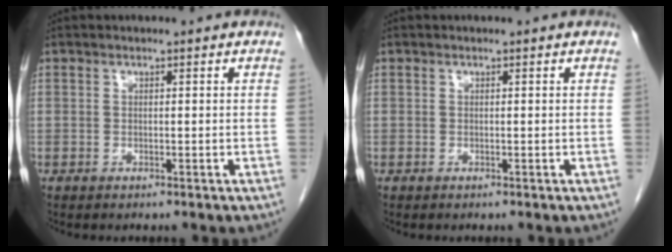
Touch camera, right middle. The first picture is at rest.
{"total": 0.0}